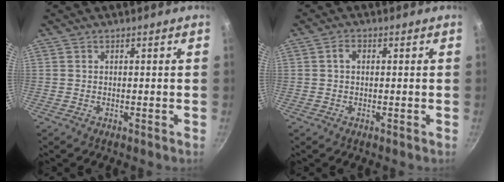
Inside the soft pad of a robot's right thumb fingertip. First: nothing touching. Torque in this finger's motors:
{"motor_torque": [-0.10, 0.77, 0.57, -0.45, -0.01]}